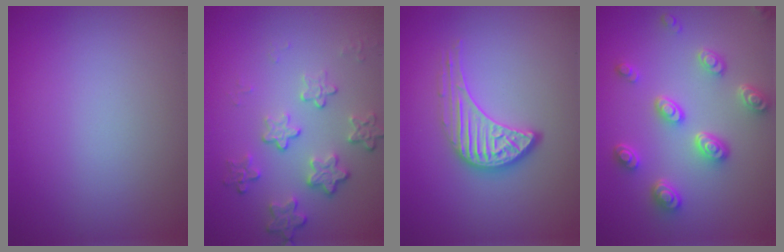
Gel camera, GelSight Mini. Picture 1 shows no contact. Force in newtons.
{"total": 4.1, "press": 3.0, "slide": 2.8}
{"total": 3.2, "press": 2.9, "slide": 1.2}
{"total": 4.4, "press": 3.6, "slide": 2.5}